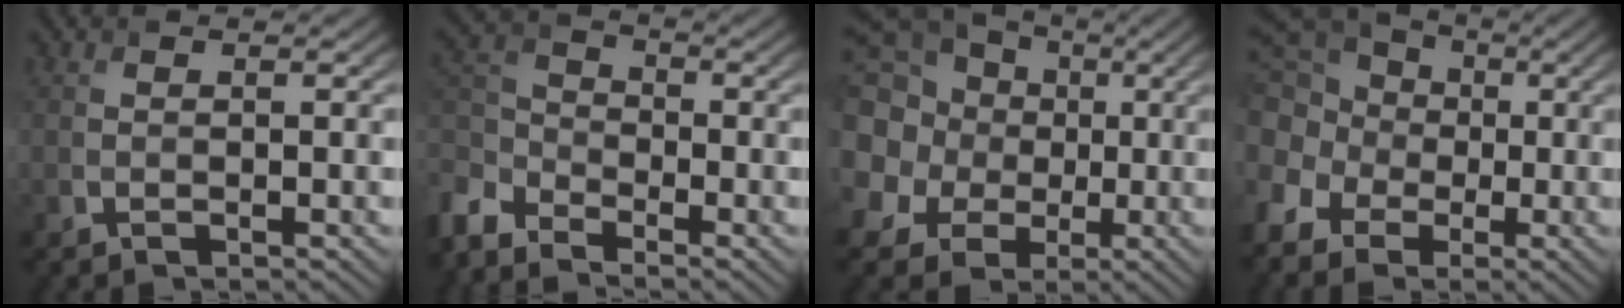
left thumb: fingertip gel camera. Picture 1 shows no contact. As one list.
[{"total": 7.1, "force": [-5.3, 3.4, 3.4], "torque": [-0.099, -0.014, -0.123]}, {"total": 19.4, "force": [2.3, 17.7, 7.6], "torque": [-0.258, 0.020, -0.003]}, {"total": 12.9, "force": [-1.7, 11.2, 6.1], "torque": [-0.177, 0.002, -0.066]}]